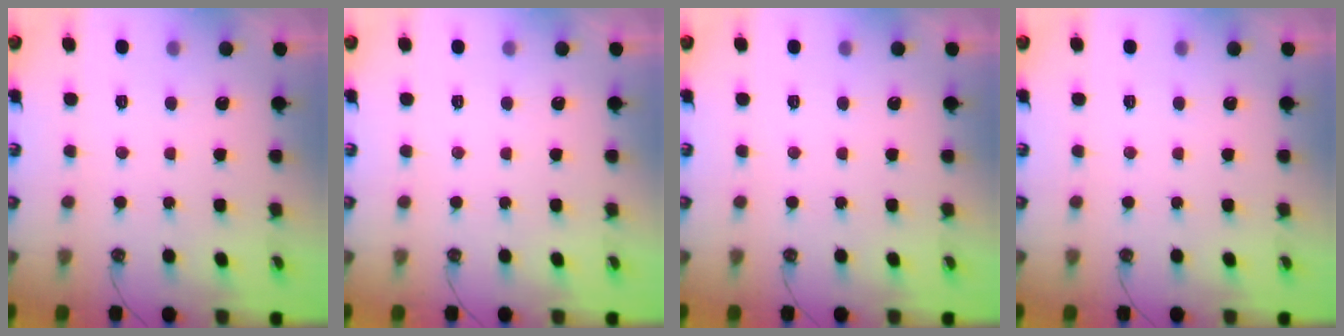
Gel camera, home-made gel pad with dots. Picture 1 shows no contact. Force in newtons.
{"total": 0.0}
{"total": 0.0}
{"total": 0.0}